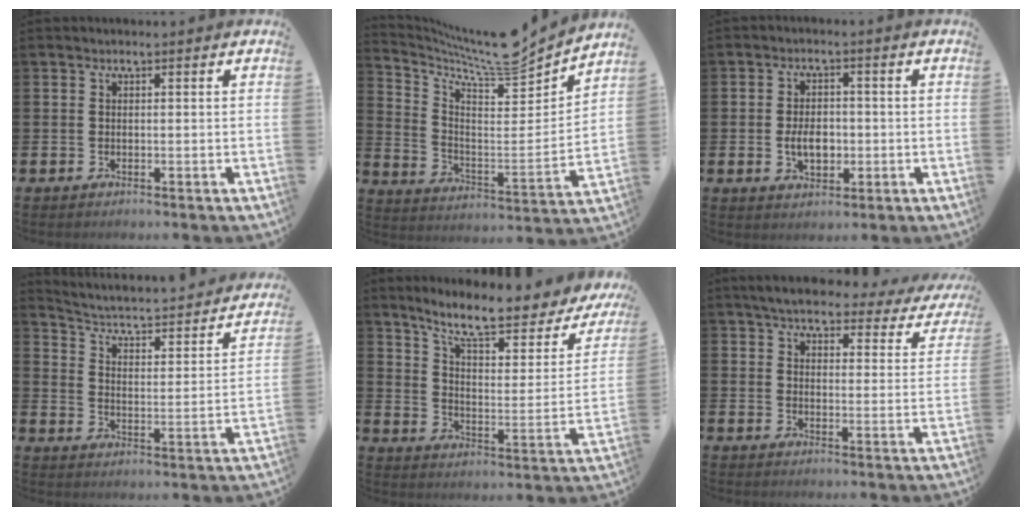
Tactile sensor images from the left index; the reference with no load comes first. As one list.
[{"total": 8.7, "force": [7.7, 1.9, 3.4], "torque": [-0.091, -0.066, 0.127]}, {"total": 4.3, "force": [-0.6, 2.8, 3.1], "torque": [-0.046, 0.000, -0.016]}, {"total": 3.8, "force": [3.1, 1.2, 1.8], "torque": [-0.059, -0.035, 0.038]}, {"total": 9.6, "force": [8.0, 2.1, 4.9], "torque": [-0.117, -0.056, 0.130]}, {"total": 4.9, "force": [4.5, 1.1, 1.7], "torque": [-0.048, -0.025, 0.072]}]